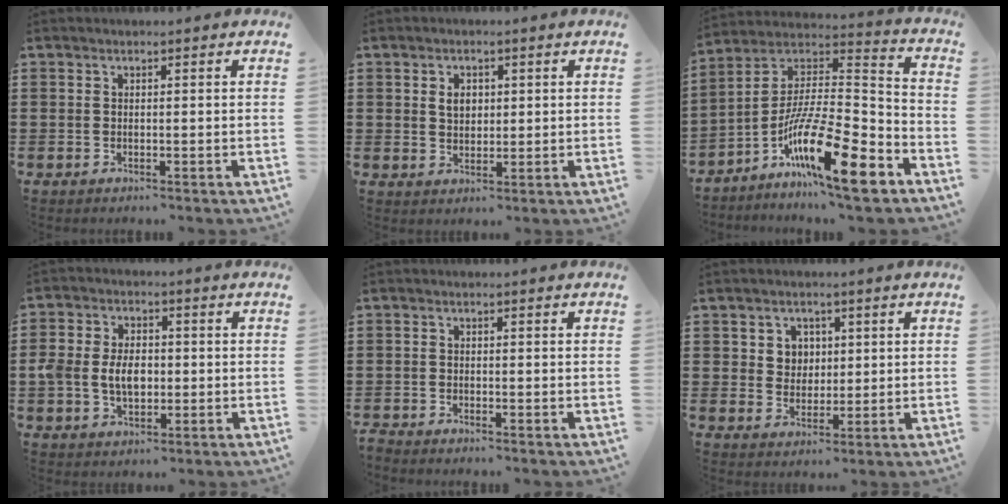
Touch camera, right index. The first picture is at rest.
{"total": 2.8, "force": [0.8, 2.0, 1.8], "torque": [-0.042, 0.010, 0.013]}
{"total": 16.8, "force": [-9.9, 3.1, 13.2], "torque": [-0.235, 0.008, -0.177]}
{"total": 6.2, "force": [-0.5, 4.3, 4.5], "torque": [-0.102, 0.002, -0.018]}
{"total": 1.4, "force": [-1.3, 0.0, -0.1], "torque": [-0.001, 0.001, -0.030]}
{"total": 3.7, "force": [1.3, 3.3, 0.9], "torque": [-0.024, 0.010, 0.020]}